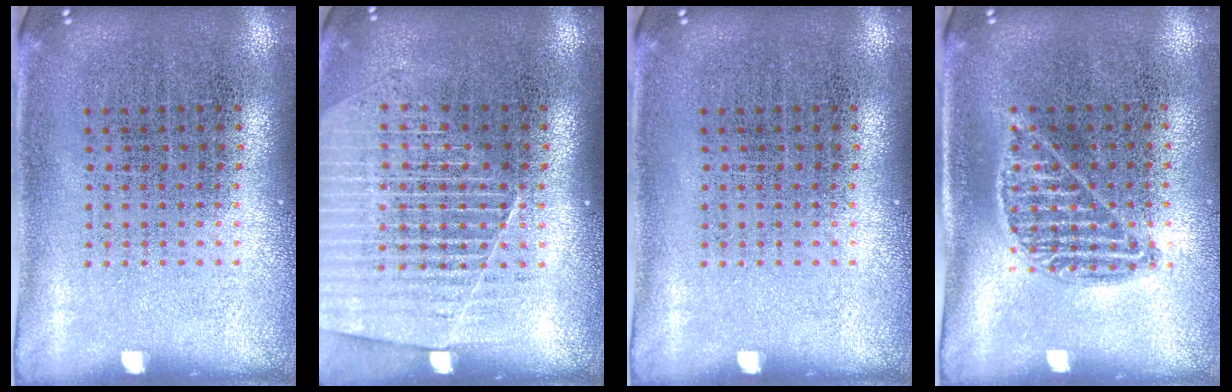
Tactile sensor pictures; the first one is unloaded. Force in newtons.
{"total": 1.5, "press": 1.4, "slide": 0.5}
{"total": 0.0}
{"total": 0.9, "press": 0.9, "slide": 0.4}